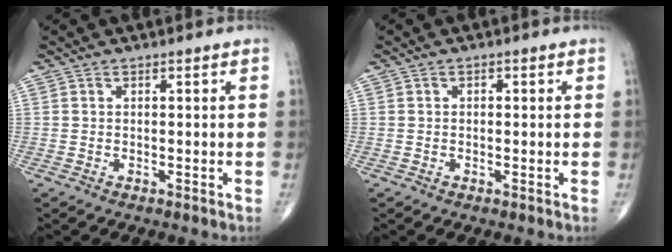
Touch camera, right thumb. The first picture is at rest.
{"total": 0.7, "force": [0.1, 0.5, 0.5], "torque": [-0.004, 0.001, 0.000]}